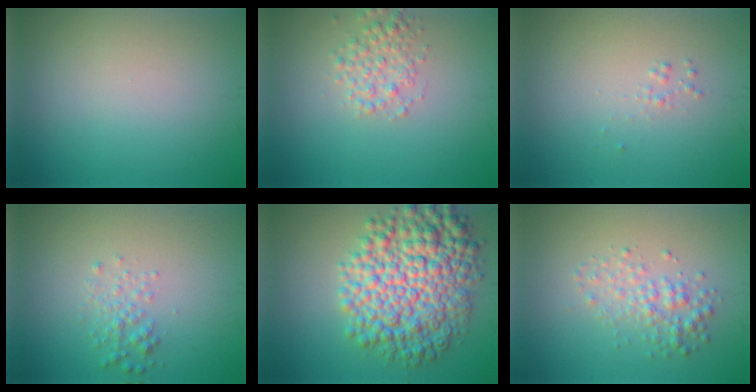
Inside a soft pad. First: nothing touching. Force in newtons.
{"total": 2.4, "press": 2.4, "slide": 0.1}
{"total": 0.5, "press": 0.5, "slide": 0.0}
{"total": 1.6, "press": 1.6, "slide": 0.0}
{"total": 10.3, "press": 10.3, "slide": 0.2}
{"total": 2.5, "press": 2.5, "slide": 0.0}